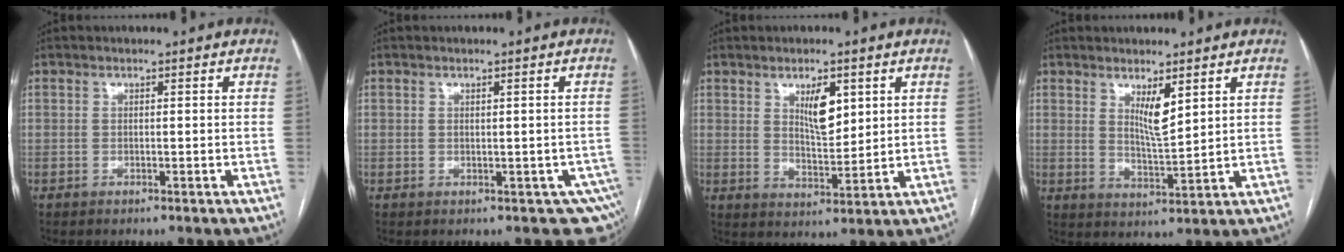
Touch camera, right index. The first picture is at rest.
{"total": 4.0, "force": [-0.7, 3.3, 2.2], "torque": [-0.004, 0.005, 0.001]}
{"total": 5.9, "force": [2.6, 2.2, 4.9], "torque": [-0.086, -0.004, 0.051]}
{"total": 4.6, "force": [2.4, 0.6, 3.8], "torque": [-0.070, -0.015, 0.049]}